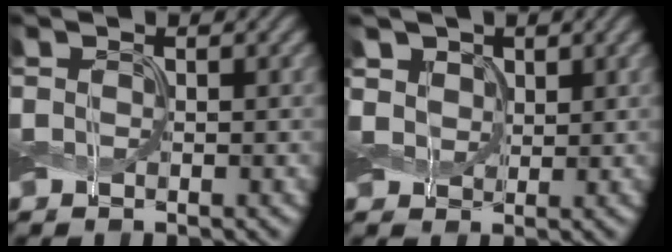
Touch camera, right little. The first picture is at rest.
{"total": 2.9, "force": [1.5, 2.3, 0.9], "torque": [-0.033, -0.006, 0.031]}